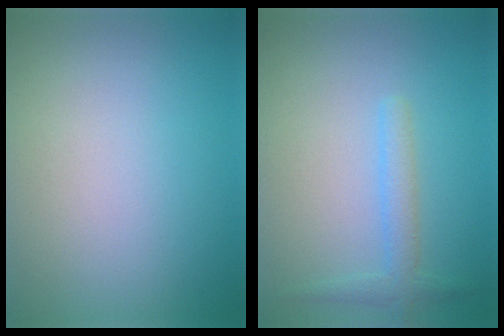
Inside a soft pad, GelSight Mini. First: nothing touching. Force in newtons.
{"total": 1.4, "press": 1.4, "slide": 0.1}